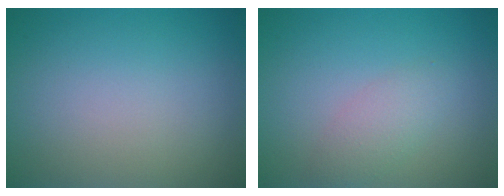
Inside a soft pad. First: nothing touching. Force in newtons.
{"total": 2.1, "press": 2.1, "slide": 0.0}